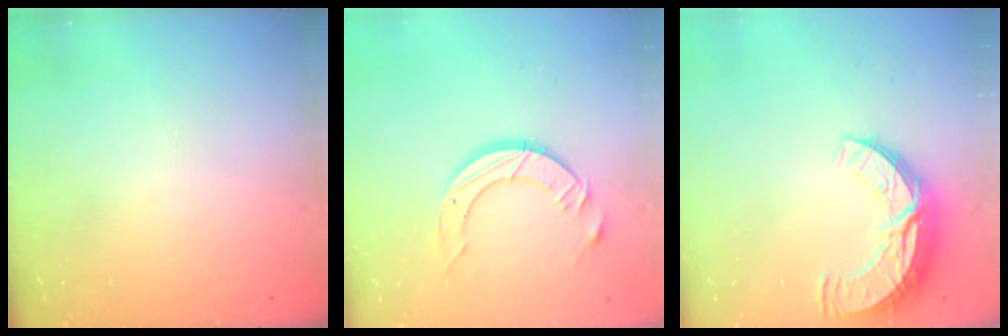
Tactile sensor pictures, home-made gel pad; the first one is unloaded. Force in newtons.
{"total": 10.4, "press": 10.3, "slide": 0.9}
{"total": 11.6, "press": 11.5, "slide": 1.0}